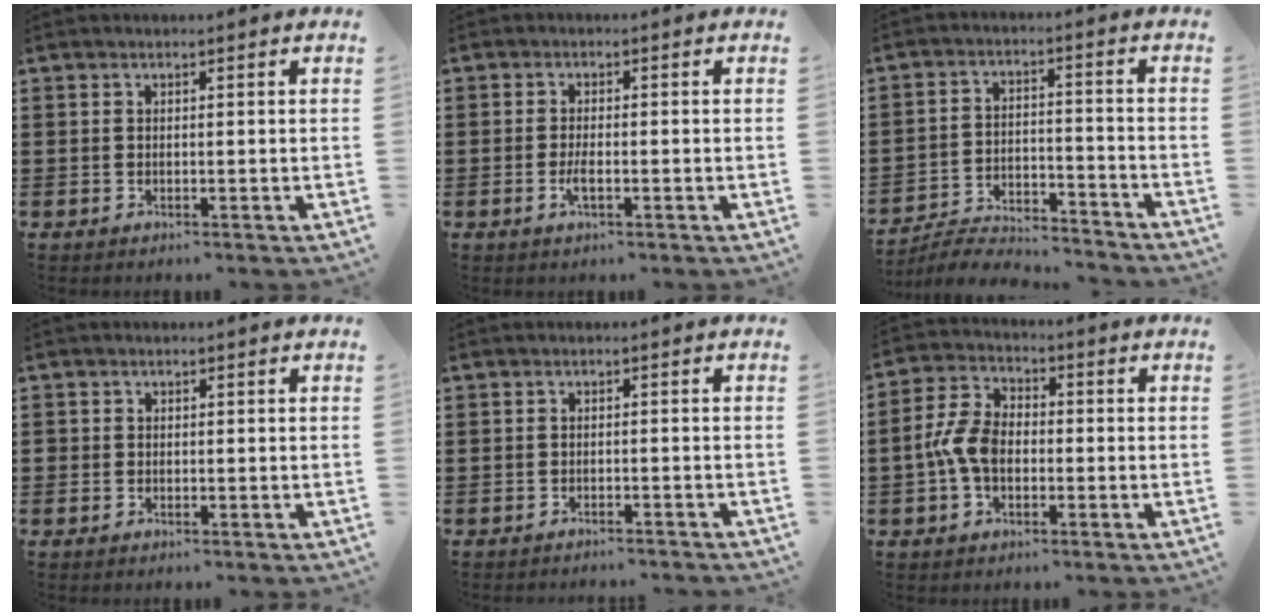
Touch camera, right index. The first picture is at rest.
{"total": 2.3, "force": [-0.8, 0.5, 2.0], "torque": [-0.043, -0.002, -0.016]}
{"total": 5.2, "force": [-5.2, 0.3, 0.8], "torque": [-0.020, 0.007, -0.104]}
{"total": 0.6, "force": [-0.2, 0.6, 0.1], "torque": [-0.002, 0.003, -0.004]}
{"total": 1.2, "force": [-1.1, -0.3, 0.1], "torque": [-0.004, 0.001, -0.022]}
{"total": 7.0, "force": [-2.0, 4.1, 5.3], "torque": [-0.141, -0.002, -0.046]}